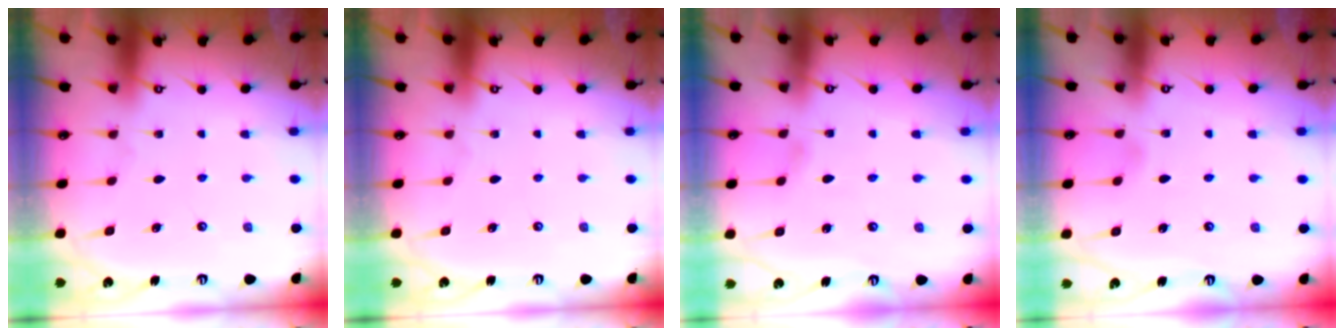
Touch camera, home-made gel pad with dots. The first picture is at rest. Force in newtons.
{"total": 0.0}
{"total": 2.8, "press": 2.8, "slide": 0.2}
{"total": 3.0, "press": 3.0, "slide": 0.4}